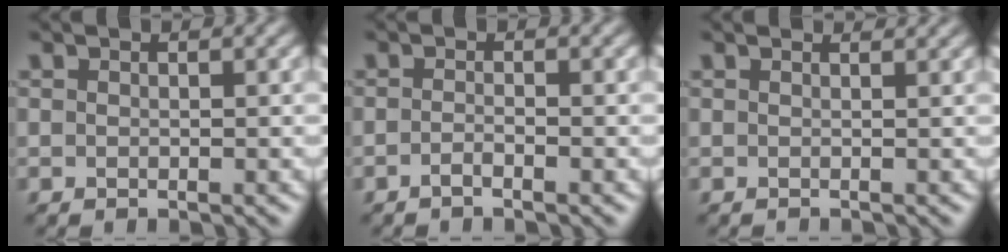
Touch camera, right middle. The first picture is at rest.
{"total": 0.8, "force": [-0.6, 0.1, 0.5], "torque": [-0.011, 0.002, -0.015]}
{"total": 1.1, "force": [0.7, 0.2, 0.7], "torque": [-0.004, -0.002, 0.003]}